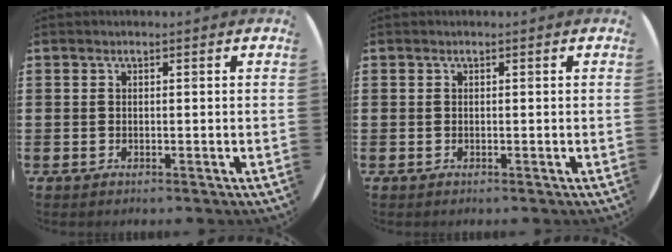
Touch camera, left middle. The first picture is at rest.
{"total": 0.0}